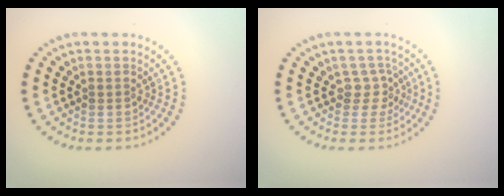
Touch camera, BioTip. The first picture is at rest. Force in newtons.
{"total": 1.8, "press": 1.4, "slide": 1.2}